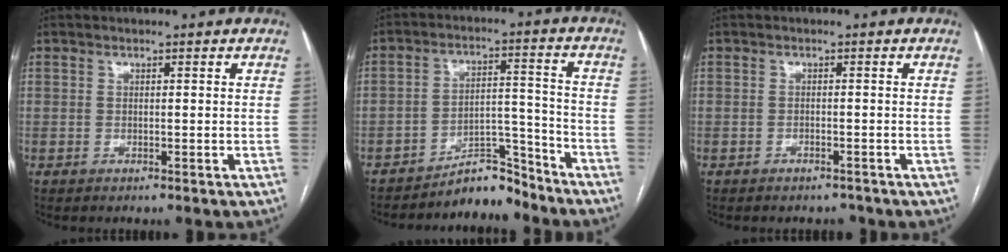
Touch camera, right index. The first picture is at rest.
{"total": 6.8, "force": [-6.4, 1.9, 0.9], "torque": [-0.002, 0.047, -0.104]}
{"total": 1.5, "force": [-1.4, 0.6, 0.0], "torque": [0.000, 0.001, -0.018]}